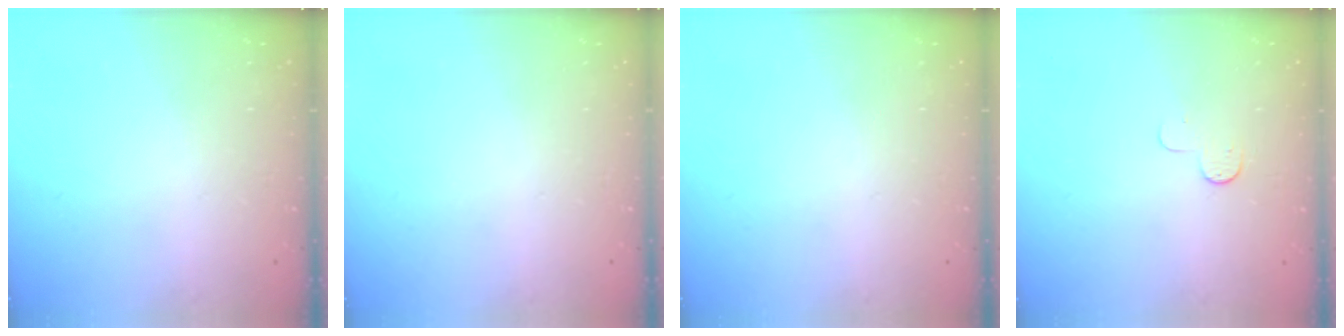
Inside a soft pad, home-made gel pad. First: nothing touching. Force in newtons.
{"total": 0.0}
{"total": 0.0}
{"total": 5.0, "press": 5.0, "slide": 0.4}